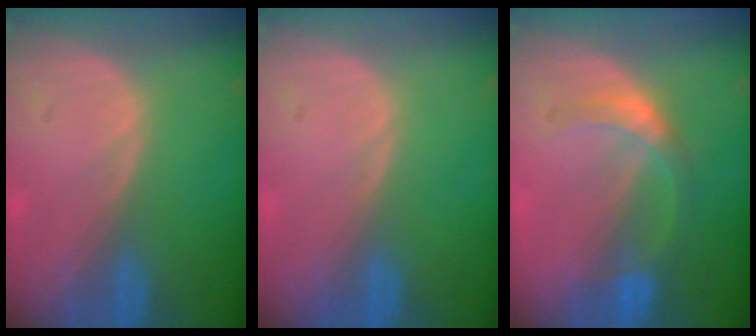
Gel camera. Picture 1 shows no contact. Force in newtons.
{"total": 0.0}
{"total": 5.3, "press": 5.0, "slide": 1.9}